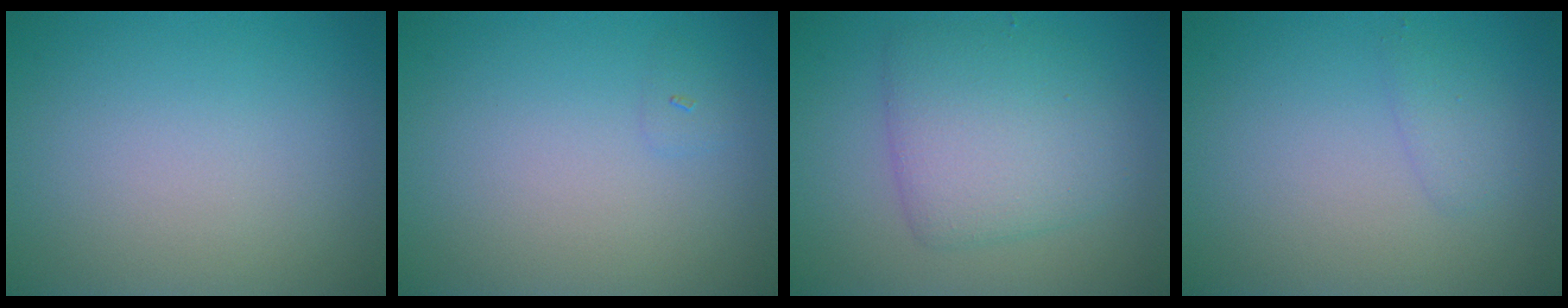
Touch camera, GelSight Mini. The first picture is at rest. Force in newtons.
{"total": 0.6, "press": 0.6, "slide": 0.1}
{"total": 5.0, "press": 5.0, "slide": 0.1}
{"total": 1.2, "press": 1.2, "slide": 0.1}